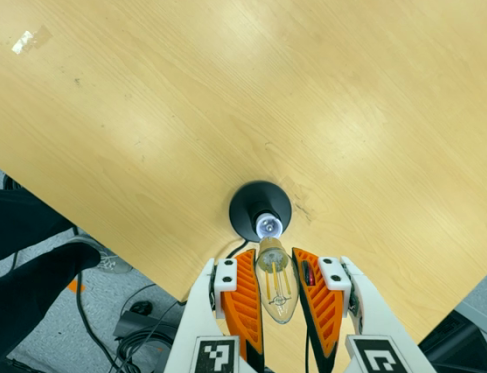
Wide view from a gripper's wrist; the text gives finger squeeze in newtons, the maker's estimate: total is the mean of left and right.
{"total": 17.8, "left": 18.6, "right": 17.0}